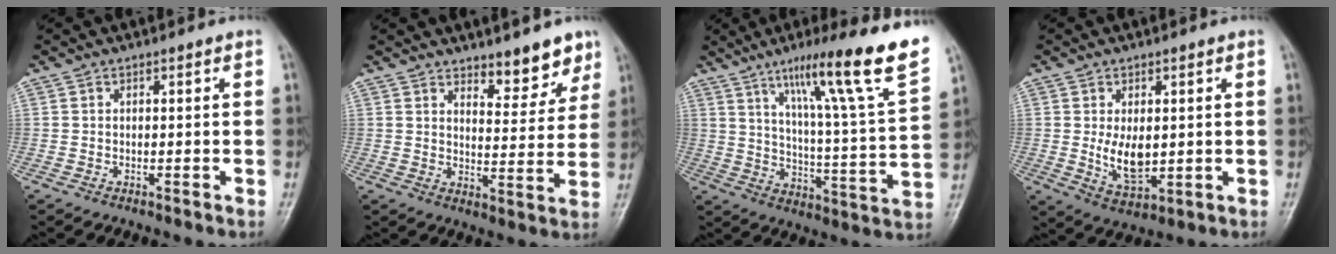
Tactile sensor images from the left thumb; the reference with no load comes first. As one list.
[{"total": 7.8, "force": [6.0, 3.1, 3.8], "torque": [-0.017, -0.044, 0.087]}, {"total": 22.0, "force": [13.2, 1.1, 17.6], "torque": [-0.242, -0.049, 0.200]}, {"total": 7.2, "force": [0.5, 4.0, 5.9], "torque": [-0.090, -0.018, 0.020]}]